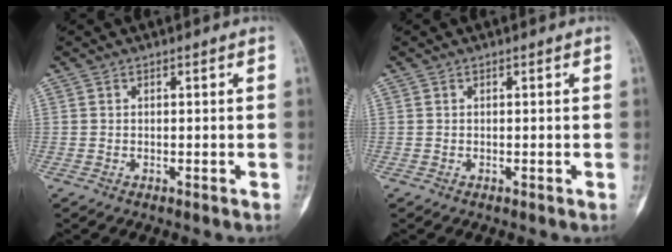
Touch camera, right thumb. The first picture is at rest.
{"total": 0.0}